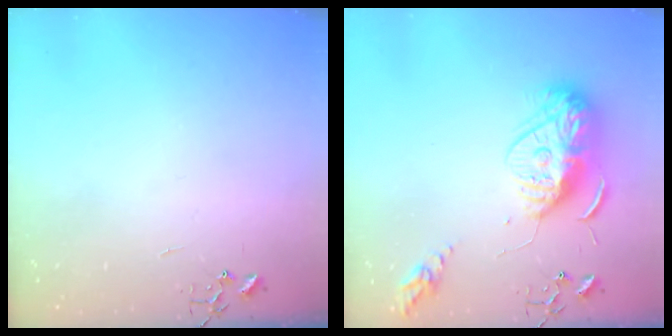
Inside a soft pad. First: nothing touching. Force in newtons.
{"total": 14.7, "press": 14.6, "slide": 1.3}